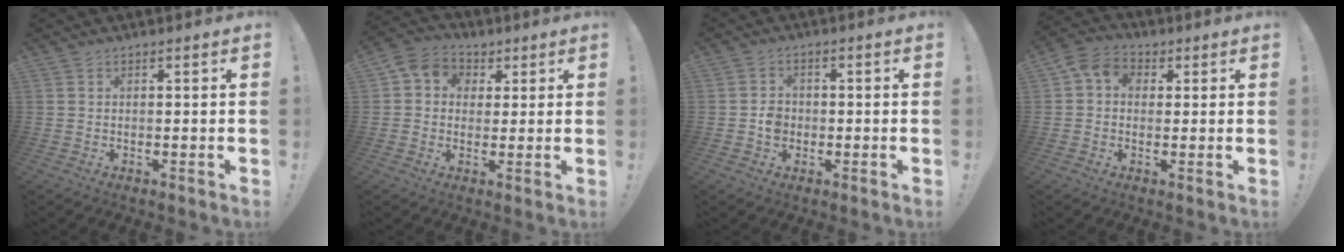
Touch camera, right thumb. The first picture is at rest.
{"total": 7.2, "force": [1.7, 6.5, 2.6], "torque": [-0.049, 0.002, 0.036]}
{"total": 4.2, "force": [-1.3, 3.5, 1.8], "torque": [-0.017, 0.007, -0.022]}
{"total": 7.1, "force": [1.9, 5.6, 3.9], "torque": [-0.071, 0.009, 0.041]}